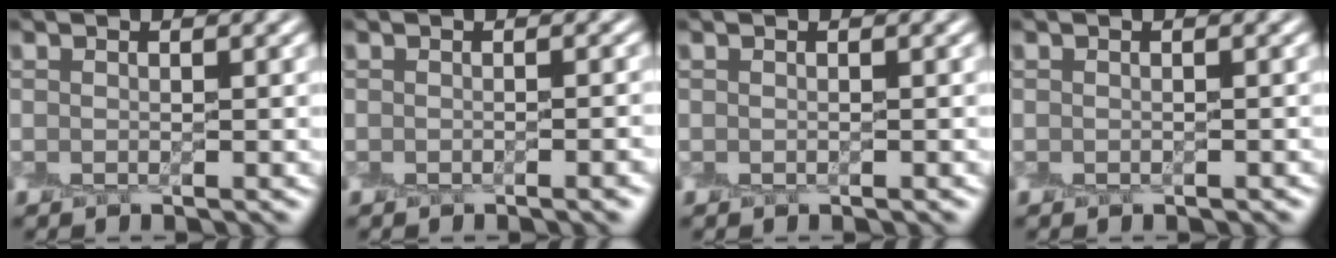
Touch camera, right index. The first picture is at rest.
{"total": 2.2, "force": [-1.4, 0.4, 1.6], "torque": [-0.014, -0.002, -0.017]}
{"total": 0.0}
{"total": 0.5, "force": [-0.4, 0.3, 0.1], "torque": [0.000, -0.001, -0.009]}